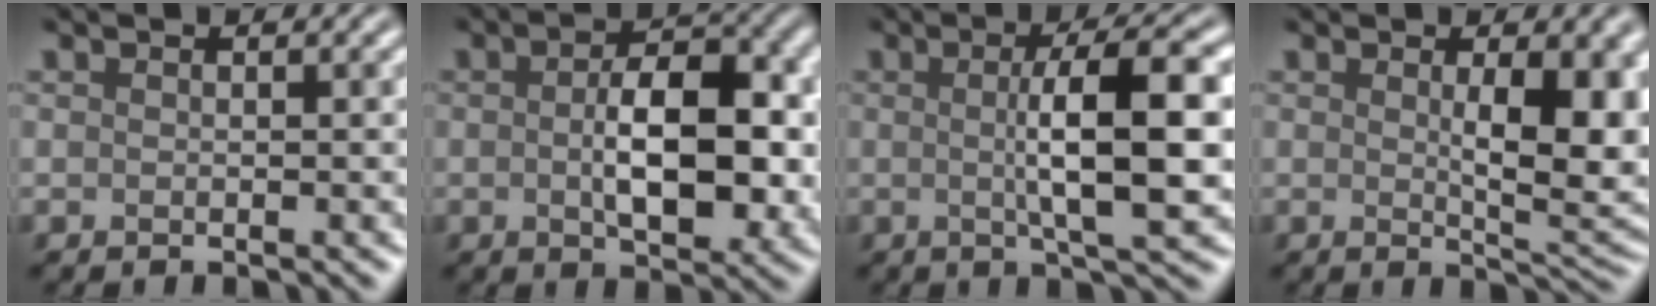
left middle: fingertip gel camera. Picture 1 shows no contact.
{"total": 7.7, "force": [-0.3, 4.0, 6.6], "torque": [-0.108, -0.005, -0.004]}
{"total": 8.0, "force": [0.4, 1.8, 7.8], "torque": [-0.113, 0.005, 0.004]}
{"total": 6.8, "force": [0.8, 2.1, 6.4], "torque": [-0.088, -0.009, 0.022]}